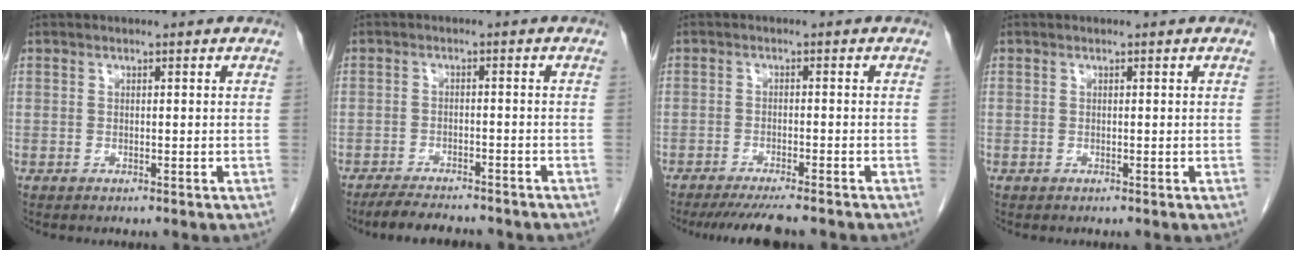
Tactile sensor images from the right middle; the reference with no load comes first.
{"total": 8.5, "force": [-7.5, 1.7, 3.5], "torque": [-0.054, -0.011, -0.109]}
{"total": 8.3, "force": [-7.2, 0.5, 3.9], "torque": [-0.050, -0.018, -0.111]}
{"total": 0.0}